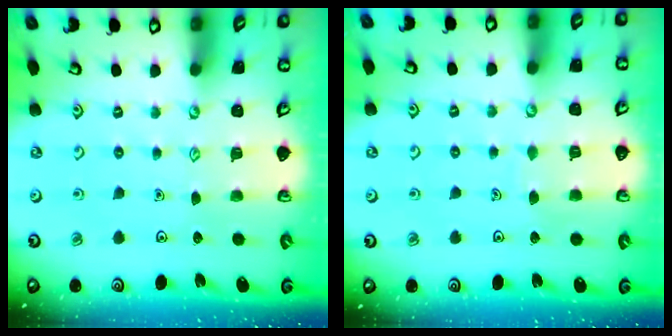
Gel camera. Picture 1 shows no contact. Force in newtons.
{"total": 3.4, "press": 3.4, "slide": 0.1}